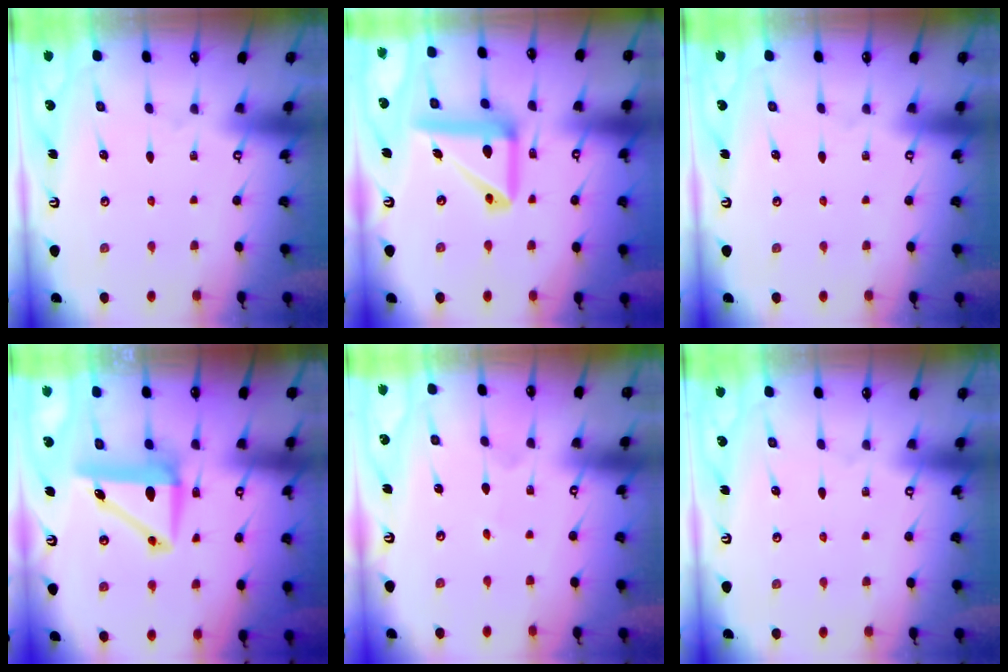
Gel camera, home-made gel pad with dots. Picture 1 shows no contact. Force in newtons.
{"total": 17.3, "press": 17.2, "slide": 2.1}
{"total": 0.0}
{"total": 9.2, "press": 8.9, "slide": 2.4}
{"total": 0.6, "press": 0.6, "slide": 0.0}
{"total": 0.0}